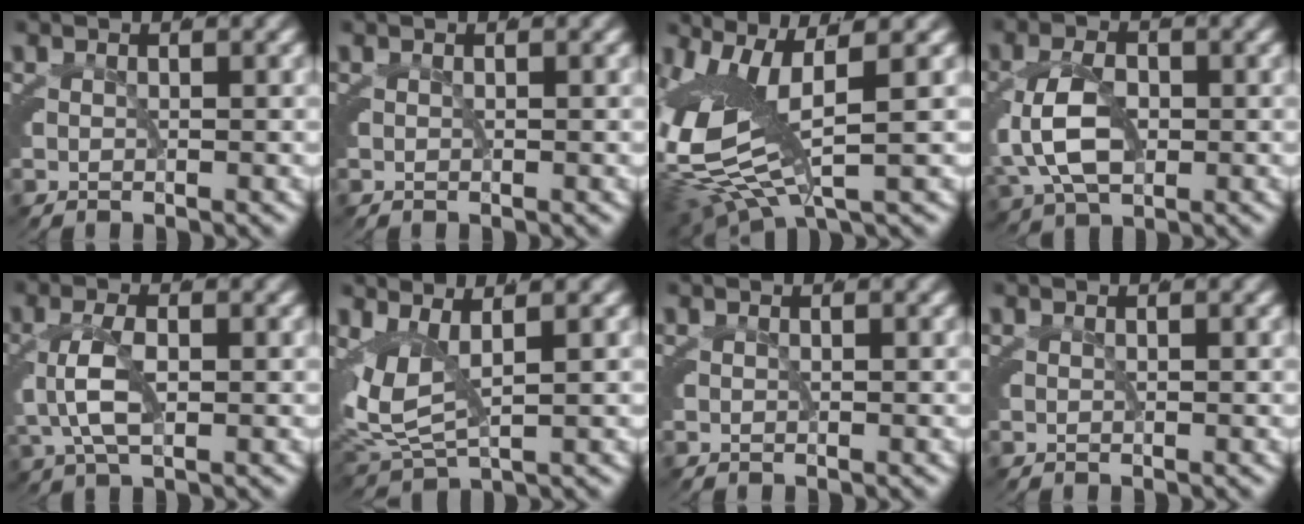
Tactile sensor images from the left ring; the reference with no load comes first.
{"total": 0.0}
{"total": 9.4, "force": [0.2, 5.4, 7.6], "torque": [-0.175, -0.010, 0.006]}
{"total": 6.0, "force": [-0.9, 4.3, 4.1], "torque": [-0.122, -0.016, -0.008]}
{"total": 4.0, "force": [-0.7, 2.2, 3.3], "torque": [-0.094, -0.011, -0.008]}
{"total": 5.9, "force": [0.3, 4.0, 4.4], "torque": [-0.116, -0.026, 0.015]}
{"total": 0.0}
{"total": 0.0}